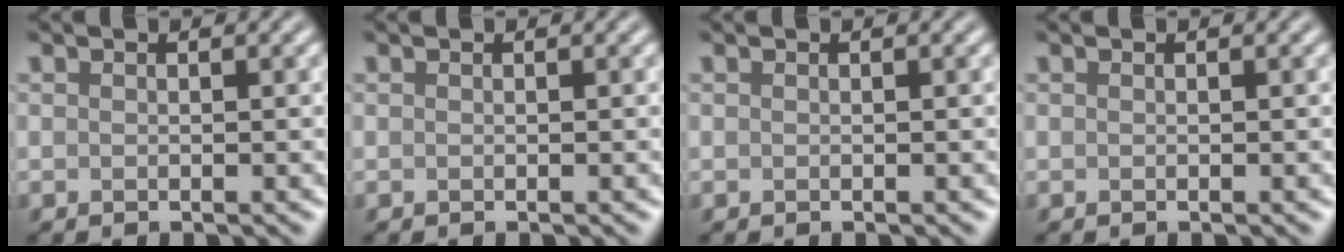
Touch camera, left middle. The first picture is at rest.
{"total": 0.0}
{"total": 0.0}
{"total": 0.0}